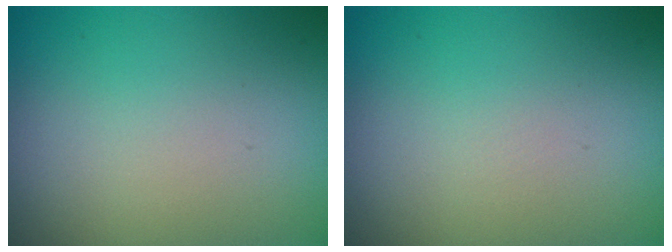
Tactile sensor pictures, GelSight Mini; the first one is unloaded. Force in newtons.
{"total": 0.0}